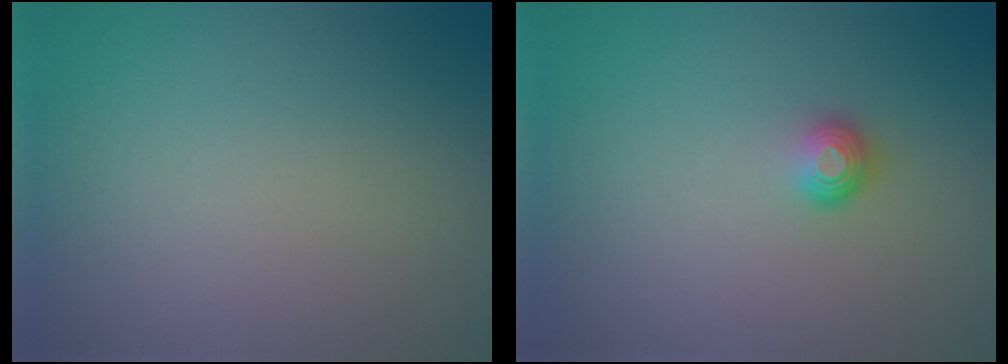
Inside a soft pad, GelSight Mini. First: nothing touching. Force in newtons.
{"total": 1.2, "press": 0.9, "slide": 0.7}